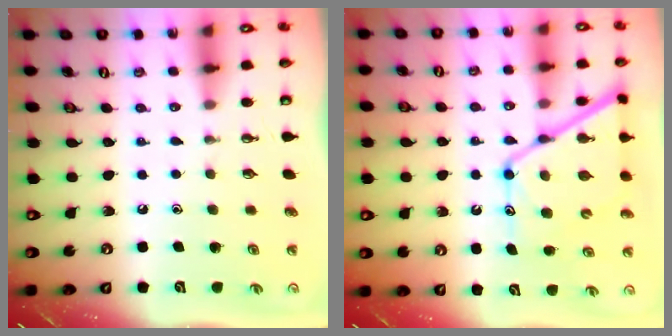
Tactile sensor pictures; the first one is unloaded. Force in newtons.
{"total": 14.8, "press": 14.8, "slide": 1.2}